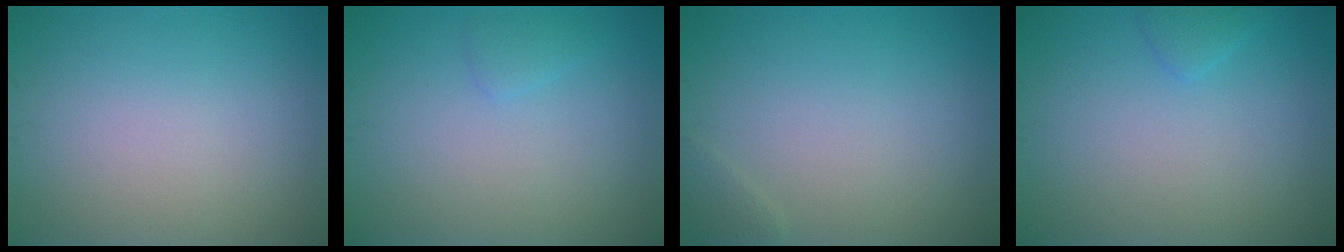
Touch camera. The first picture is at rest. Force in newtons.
{"total": 0.9, "press": 0.9, "slide": 0.0}
{"total": 0.8, "press": 0.8, "slide": 0.1}
{"total": 1.0, "press": 1.0, "slide": 0.1}